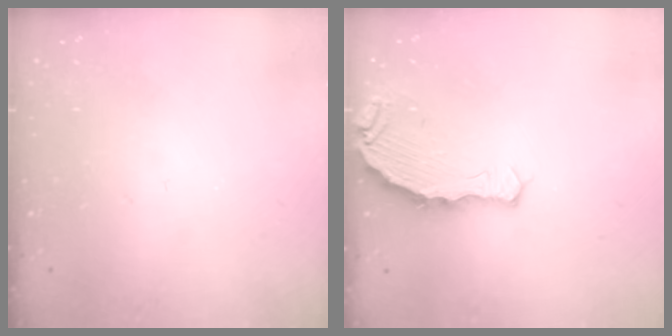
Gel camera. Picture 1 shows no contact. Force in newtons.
{"total": 7.8, "press": 6.6, "slide": 4.2}